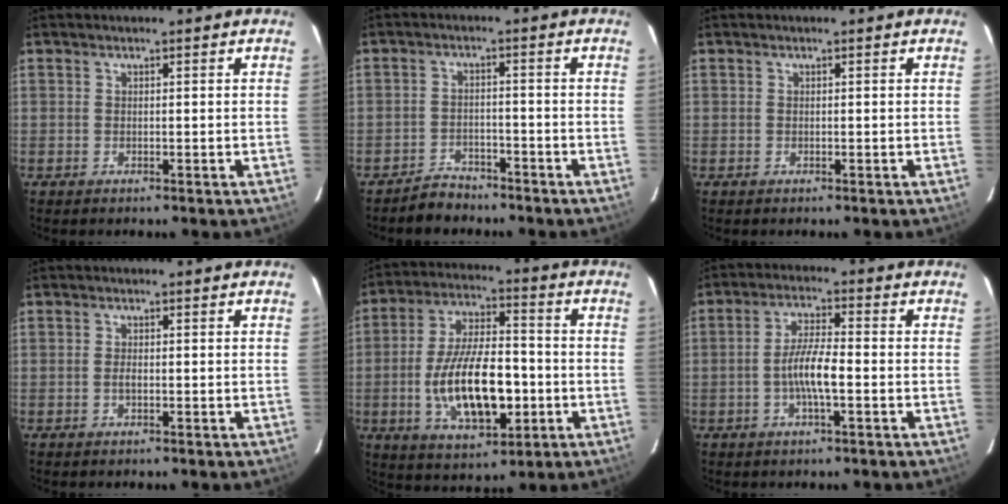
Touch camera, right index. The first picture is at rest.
{"total": 4.4, "force": [-3.9, 2.1, 0.4], "torque": [-0.024, 0.010, -0.063]}
{"total": 0.0}
{"total": 1.1, "force": [-0.3, 0.5, 1.0], "torque": [-0.021, 0.001, -0.006]}
{"total": 17.2, "force": [-3.7, 7.4, 15.0], "torque": [-0.292, -0.001, -0.052]}
{"total": 6.3, "force": [-1.7, 1.0, 6.0], "torque": [-0.118, 0.004, -0.033]}